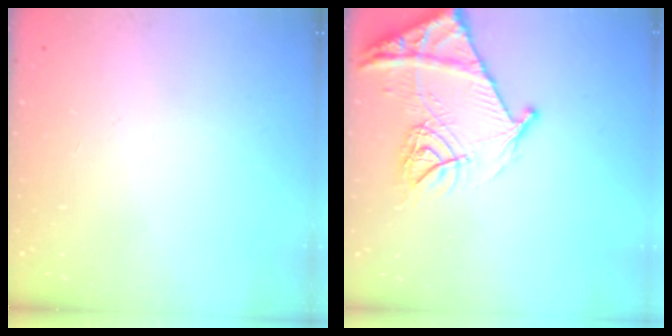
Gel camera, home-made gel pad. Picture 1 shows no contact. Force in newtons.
{"total": 15.9, "press": 15.8, "slide": 1.6}